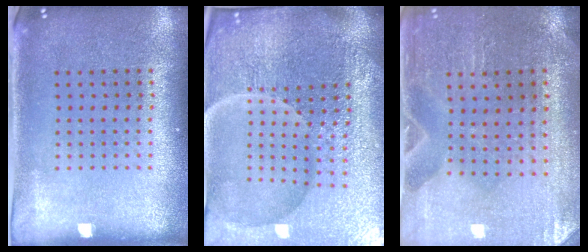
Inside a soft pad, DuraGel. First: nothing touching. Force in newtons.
{"total": 6.3, "press": 5.7, "slide": 2.7}
{"total": 0.6, "press": 0.6, "slide": 0.0}